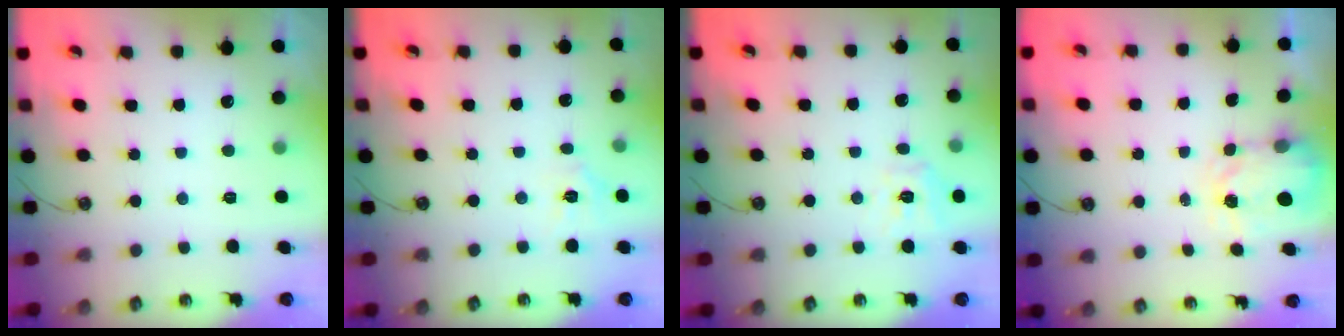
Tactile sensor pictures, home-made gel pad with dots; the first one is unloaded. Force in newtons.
{"total": 3.7, "press": 3.7, "slide": 0.1}
{"total": 9.3, "press": 9.3, "slide": 0.9}
{"total": 3.8, "press": 3.7, "slide": 0.6}